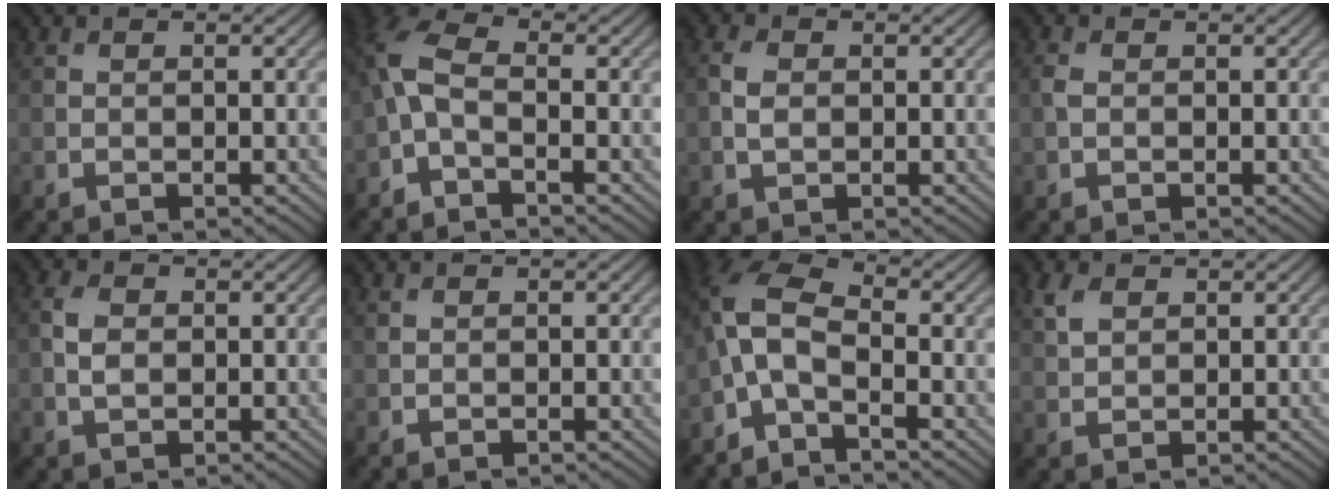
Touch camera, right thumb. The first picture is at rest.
{"total": 5.3, "force": [-1.3, 2.5, 4.5], "torque": [-0.115, 0.012, -0.040]}
{"total": 2.5, "force": [0.0, 1.7, 1.9], "torque": [-0.046, 0.002, -0.002]}
{"total": 1.1, "force": [0.1, 0.8, 0.9], "torque": [-0.025, 0.004, -0.002]}
{"total": 3.0, "force": [0.0, 2.1, 2.2], "torque": [-0.053, 0.001, -0.002]}
{"total": 0.6, "force": [0.2, 0.4, 0.3], "torque": [-0.007, 0.000, 0.004]}
{"total": 6.8, "force": [-2.2, 3.3, 5.5], "torque": [-0.126, 0.013, -0.065]}
{"total": 3.1, "force": [1.5, 1.9, 1.9], "torque": [-0.049, 0.005, 0.031]}